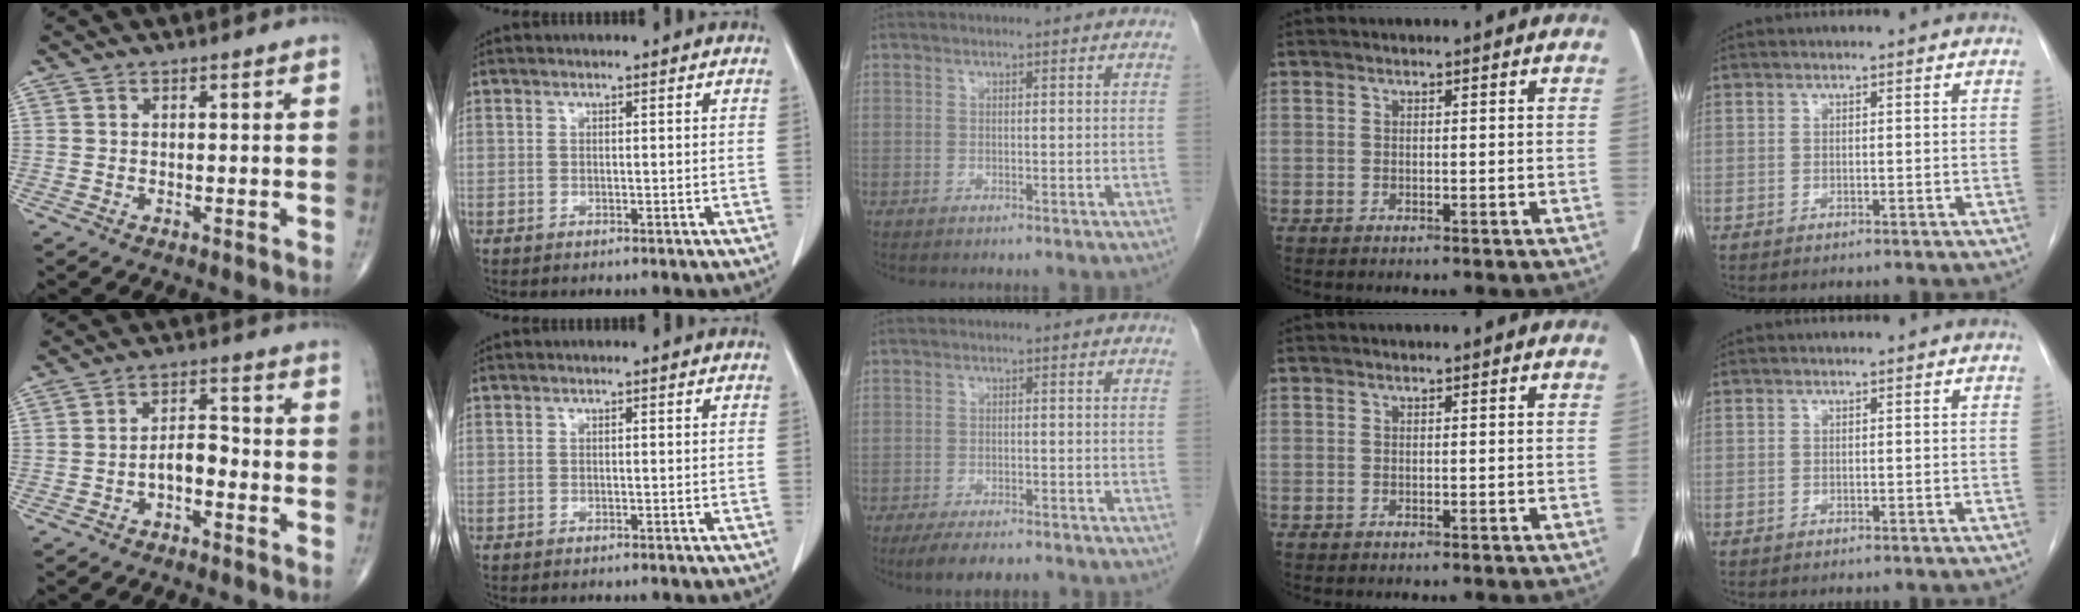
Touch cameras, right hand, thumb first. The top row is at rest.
{"thumb": {"total": 4.6, "force": [-2.0, 2.4, 3.4], "torque": [-0.047, 0.030, -0.038]}, "middle": {"total": 6.4, "force": [-5.4, 1.5, 3.2], "torque": [-0.046, -0.008, -0.081]}}